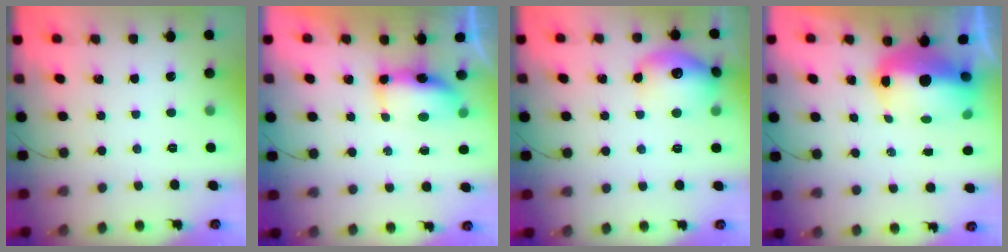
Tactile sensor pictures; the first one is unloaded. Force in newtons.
{"total": 13.1, "press": 8.8, "slide": 9.7}
{"total": 15.8, "press": 15.8, "slide": 1.5}
{"total": 11.7, "press": 11.5, "slide": 2.1}